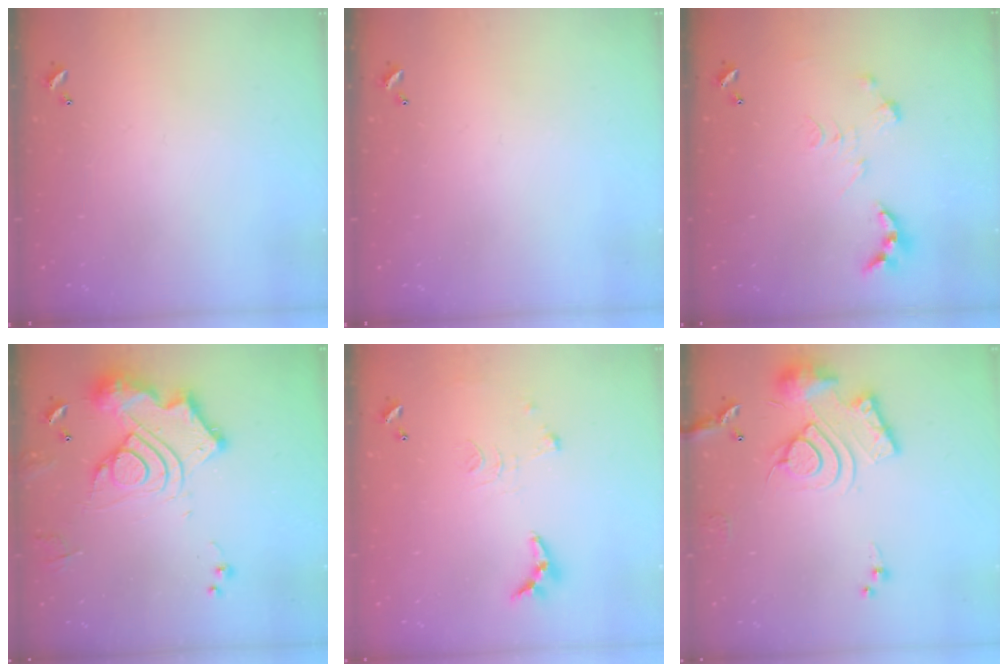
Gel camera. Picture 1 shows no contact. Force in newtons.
{"total": 0.0}
{"total": 0.0}
{"total": 17.0, "press": 16.9, "slide": 1.8}
{"total": 8.3, "press": 8.3, "slide": 0.6}
{"total": 14.9, "press": 14.9, "slide": 1.3}